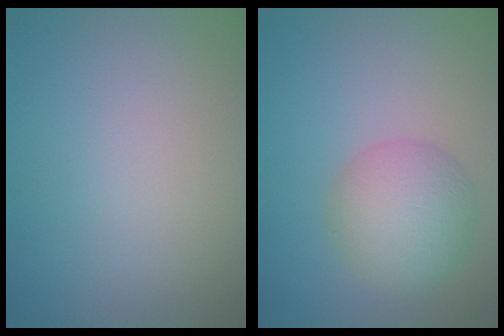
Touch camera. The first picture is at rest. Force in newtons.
{"total": 5.1, "press": 5.1, "slide": 0.1}